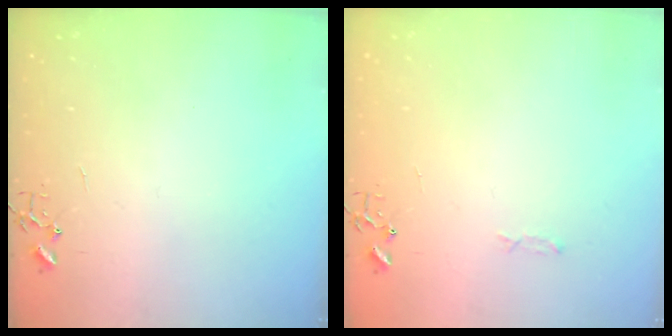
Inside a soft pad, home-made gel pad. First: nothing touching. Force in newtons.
{"total": 3.3, "press": 3.3, "slide": 0.5}